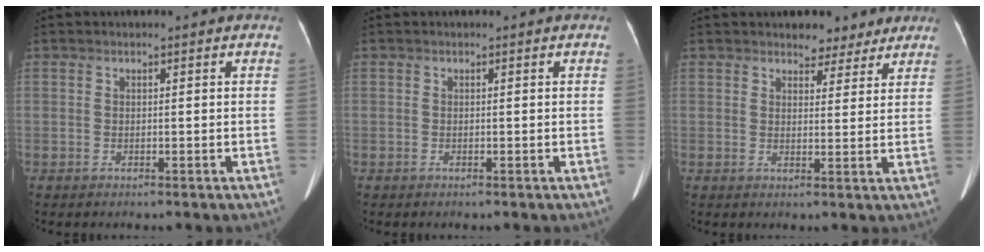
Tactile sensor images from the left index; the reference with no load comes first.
{"total": 0.0}
{"total": 4.4, "force": [3.7, 2.3, 0.8], "torque": [-0.003, 0.001, 0.046]}